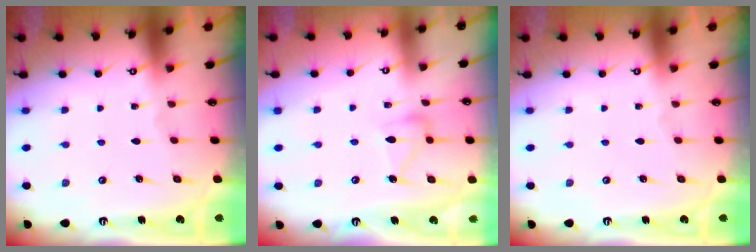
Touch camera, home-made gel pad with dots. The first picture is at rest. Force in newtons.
{"total": 8.3, "press": 8.2, "slide": 0.6}
{"total": 0.0}